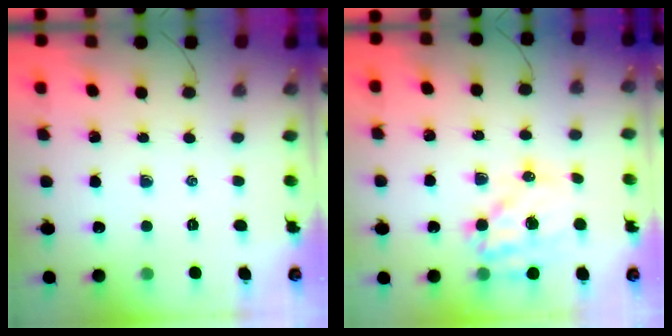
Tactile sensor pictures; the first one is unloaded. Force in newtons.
{"total": 14.9, "press": 14.5, "slide": 3.5}